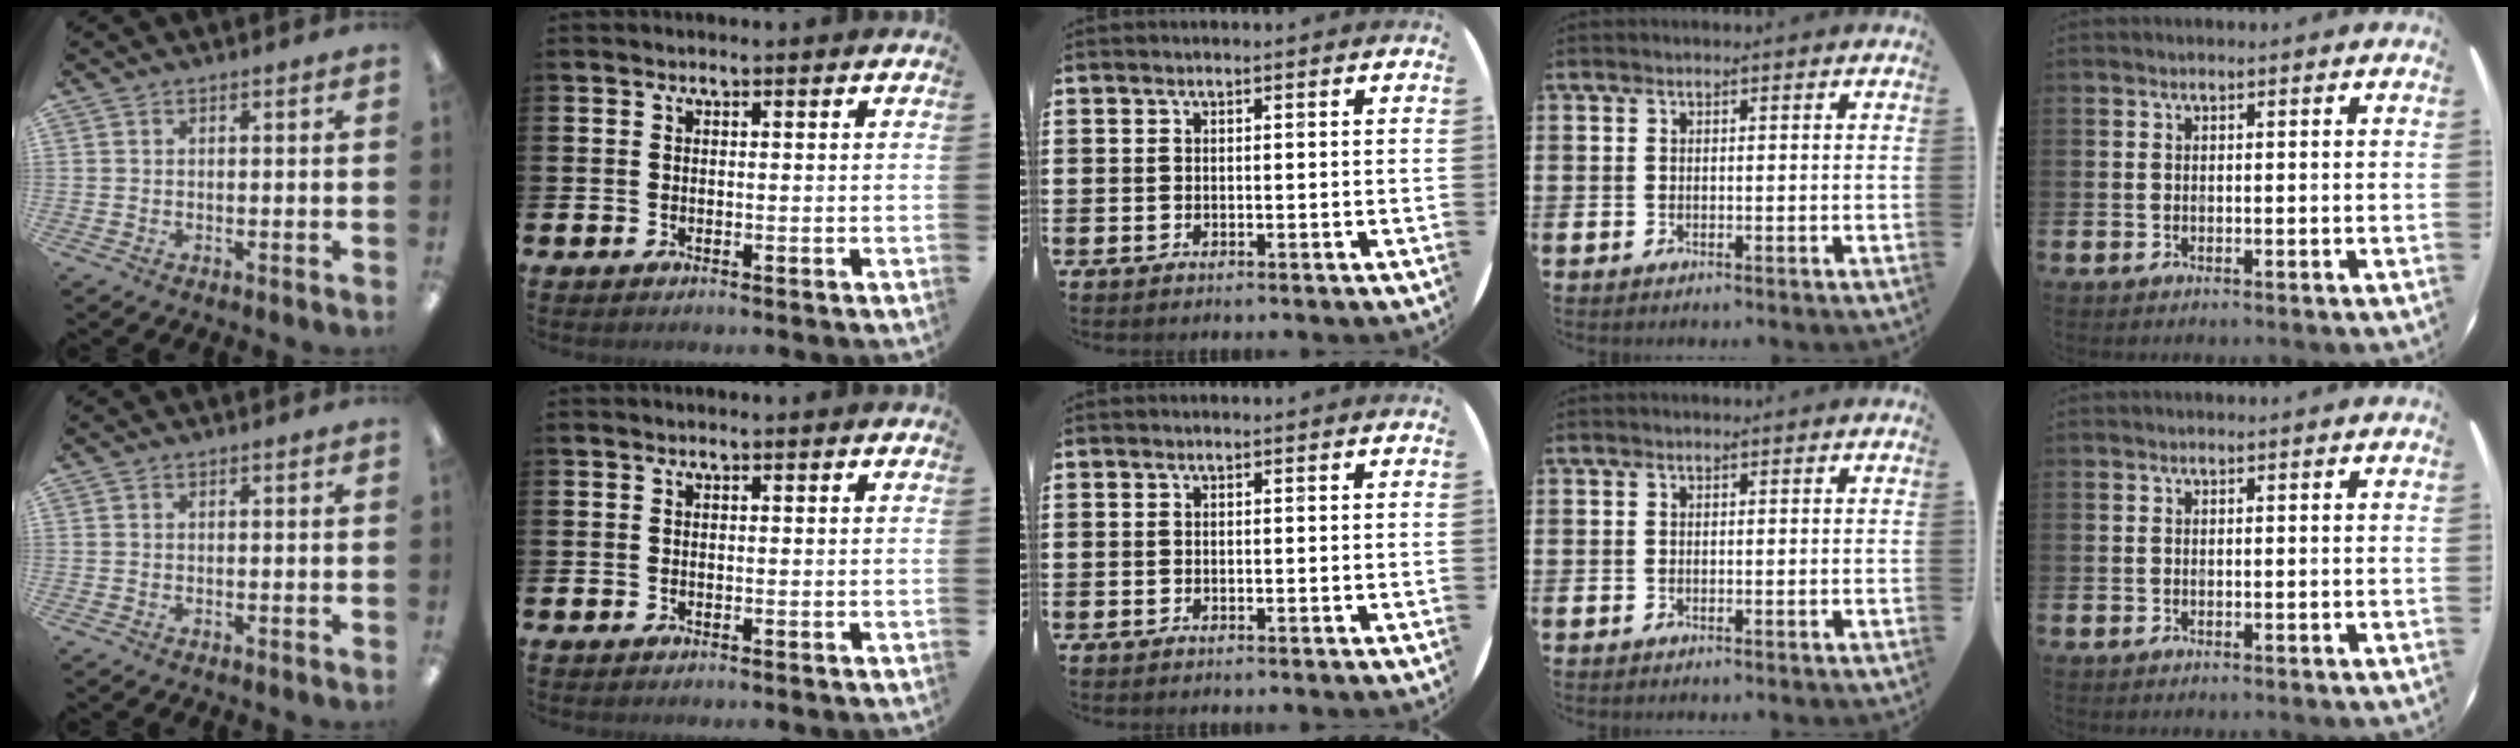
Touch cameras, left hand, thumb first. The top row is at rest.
{}